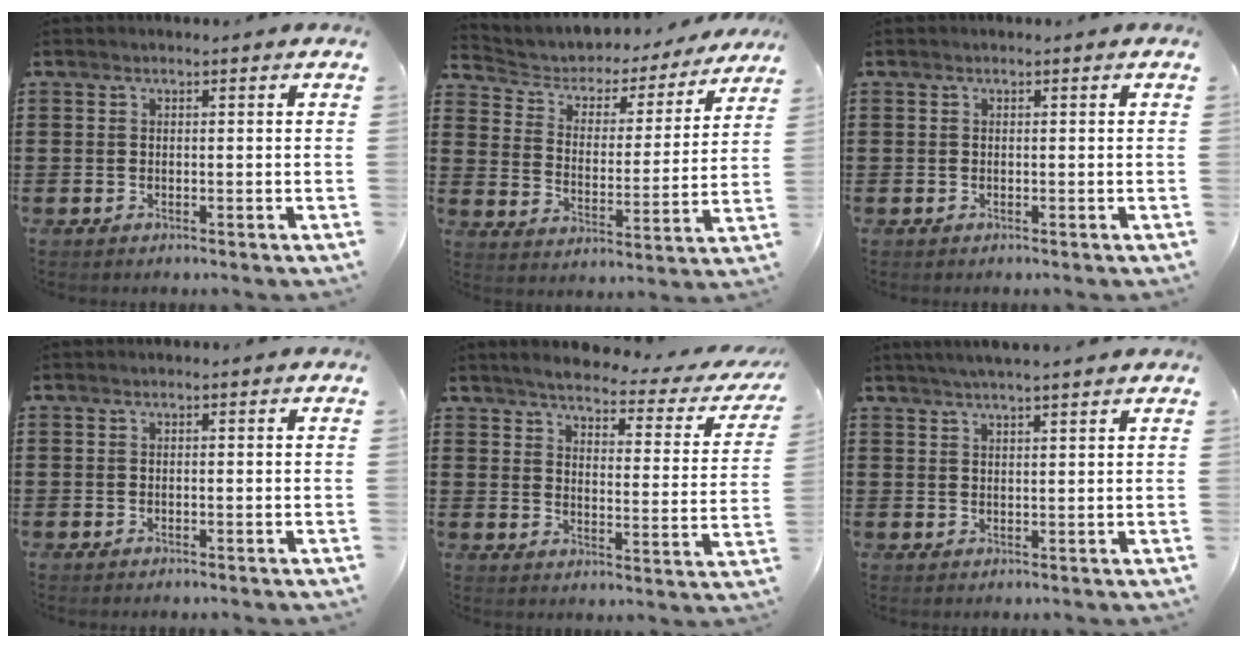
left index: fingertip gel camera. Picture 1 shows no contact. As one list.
[{"total": 3.7, "force": [3.1, 2.0, 0.6], "torque": [-0.037, -0.024, 0.043]}, {"total": 0.0}, {"total": 0.0}, {"total": 3.8, "force": [3.4, 0.2, 1.8], "torque": [-0.056, -0.024, 0.051]}, {"total": 2.8, "force": [2.5, -0.4, 1.2], "torque": [-0.028, -0.002, 0.046]}]